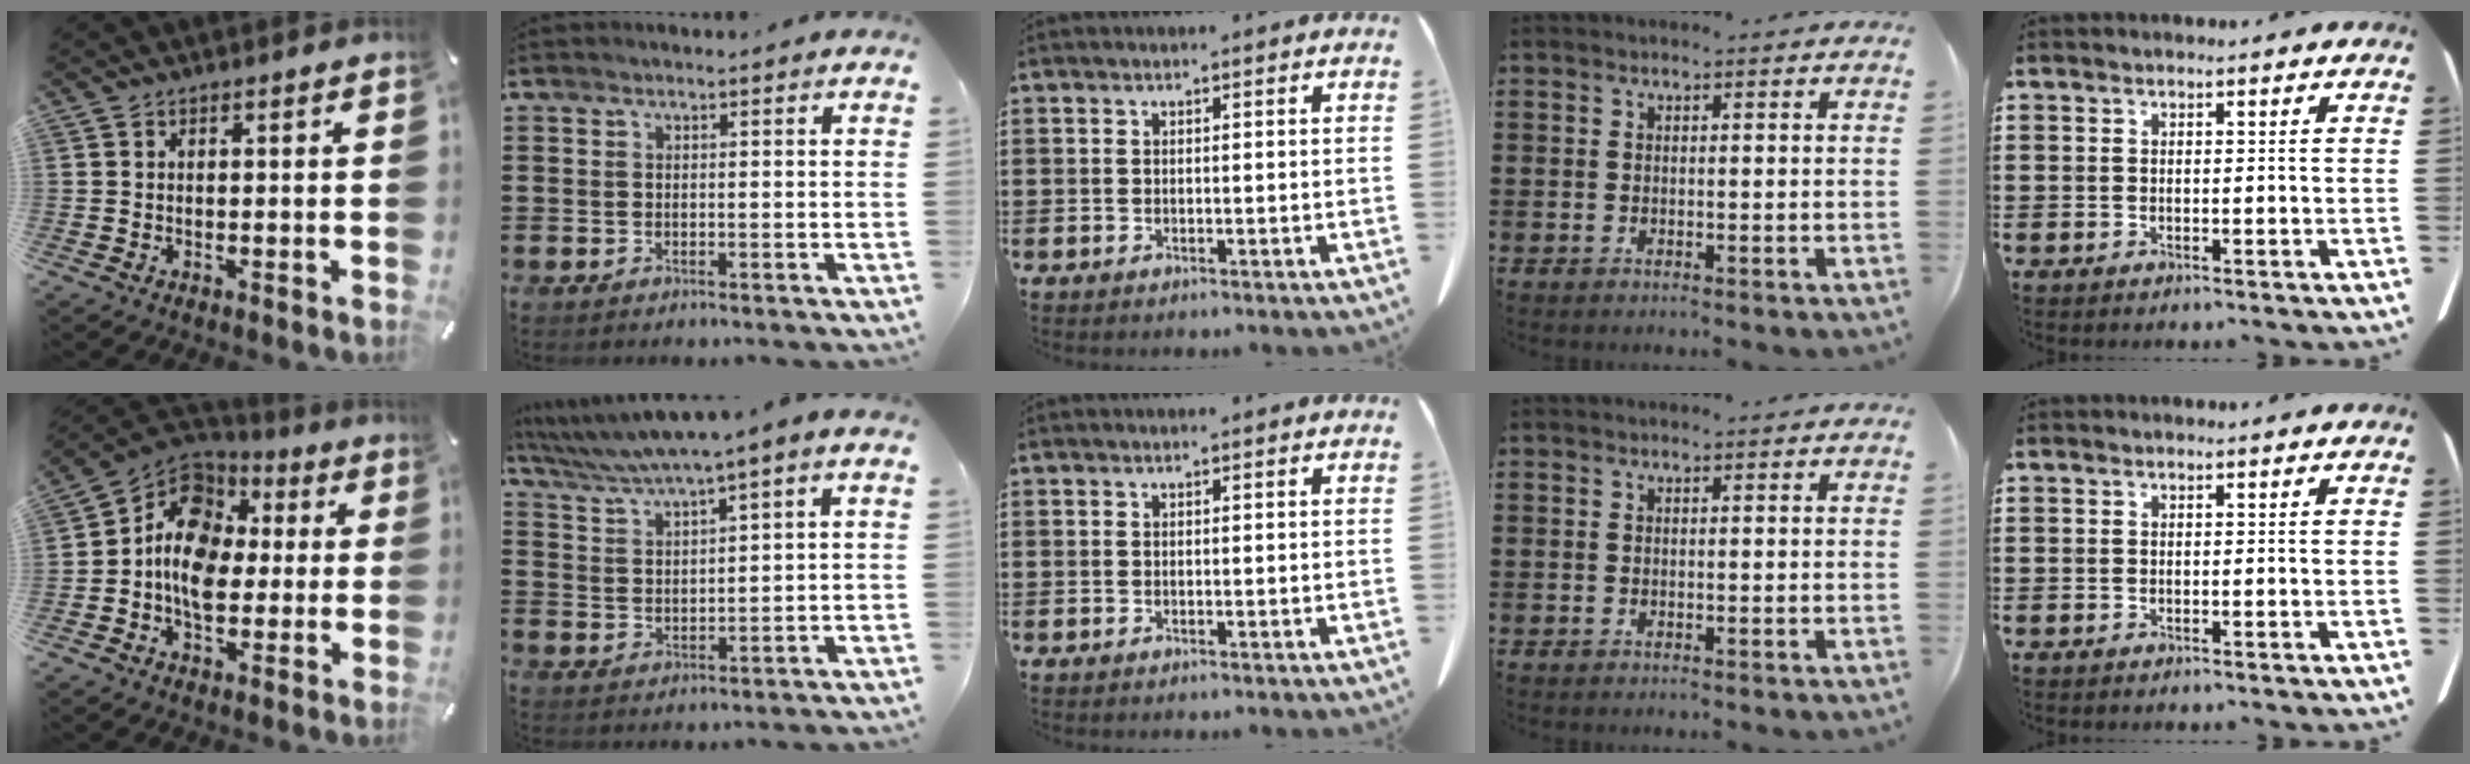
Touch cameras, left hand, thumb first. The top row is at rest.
{"thumb": {"total": 12.0, "force": [-1.1, 9.8, 6.8], "torque": [-0.129, 0.009, -0.022]}, "index": {"total": 4.5, "force": [3.6, -0.3, 2.6], "torque": [-0.062, -0.017, 0.060]}}